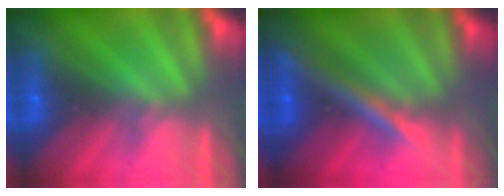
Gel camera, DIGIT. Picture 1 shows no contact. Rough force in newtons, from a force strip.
{"total": 2.5}